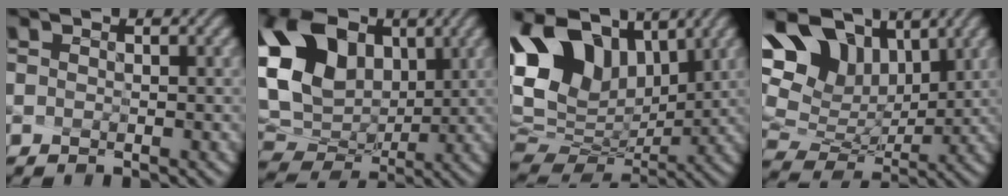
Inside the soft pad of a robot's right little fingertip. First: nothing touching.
{"total": 14.1, "force": [3.3, 10.7, 8.6], "torque": [-0.207, 0.002, 0.096]}
{"total": 12.4, "force": [5.5, 7.5, 8.2], "torque": [-0.196, 0.004, 0.132]}
{"total": 12.2, "force": [6.0, 7.9, 7.0], "torque": [-0.156, 0.017, 0.130]}